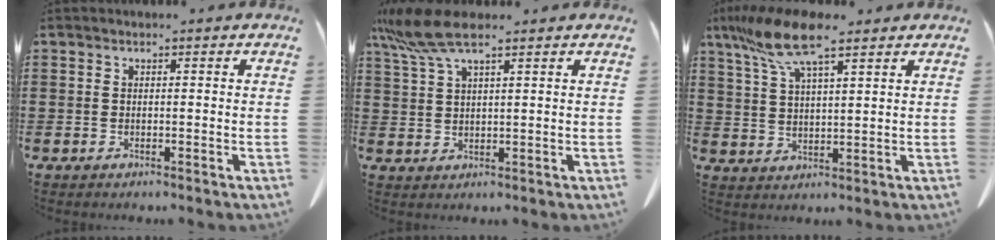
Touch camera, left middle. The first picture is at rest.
{"total": 7.6, "force": [5.3, 1.5, 5.2], "torque": [-0.127, -0.011, 0.093]}
{"total": 9.9, "force": [6.8, 2.2, 6.9], "torque": [-0.156, -0.012, 0.121]}